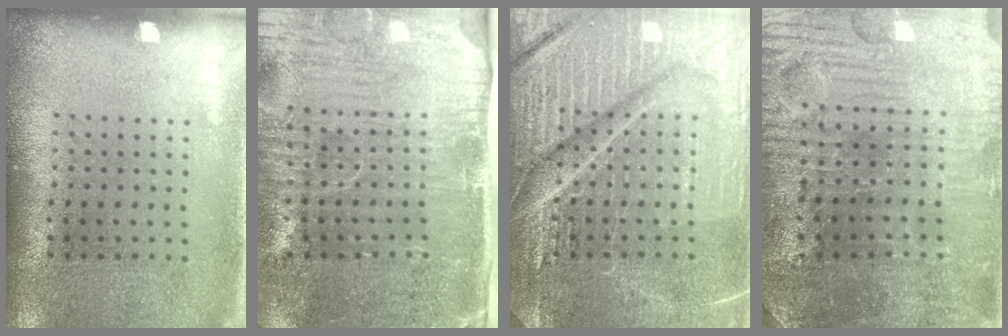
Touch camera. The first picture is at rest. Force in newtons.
{"total": 5.1, "press": 4.4, "slide": 2.7}
{"total": 7.3, "press": 7.3, "slide": 0.9}
{"total": 3.6, "press": 3.6, "slide": 0.5}